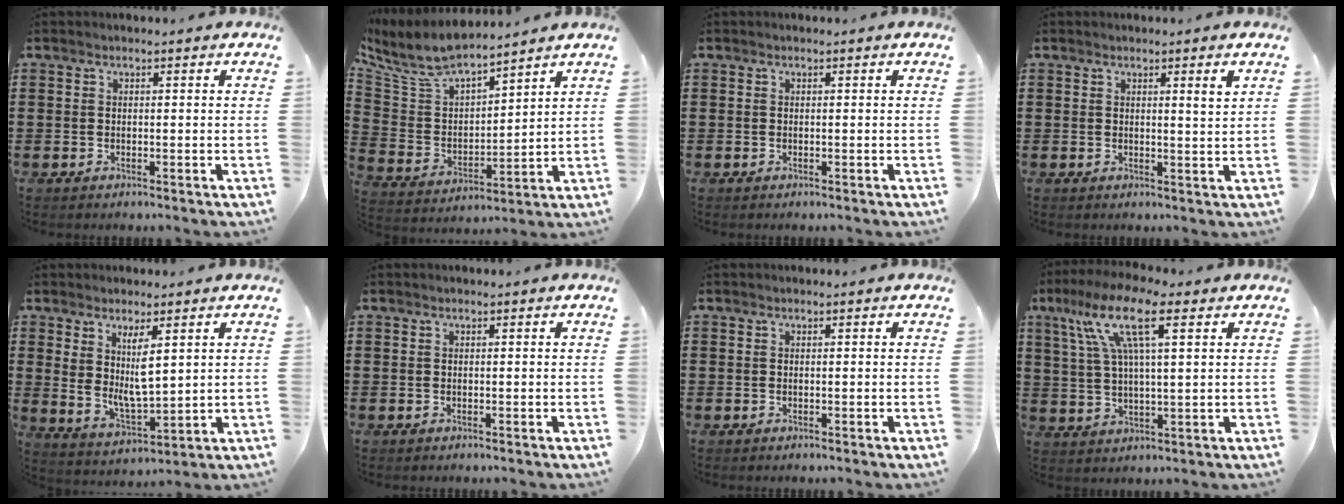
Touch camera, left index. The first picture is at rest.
{"total": 7.9, "force": [7.3, 1.5, 2.6], "torque": [-0.088, -0.046, 0.128]}
{"total": 0.0}
{"total": 2.5, "force": [1.4, 0.0, 2.1], "torque": [-0.035, -0.004, 0.022]}
{"total": 6.4, "force": [2.8, 2.3, 5.3], "torque": [-0.098, -0.013, 0.051]}
{"total": 0.0}
{"total": 0.0}
{"total": 11.3, "force": [5.5, 2.8, 9.5], "torque": [-0.202, 0.004, 0.093]}